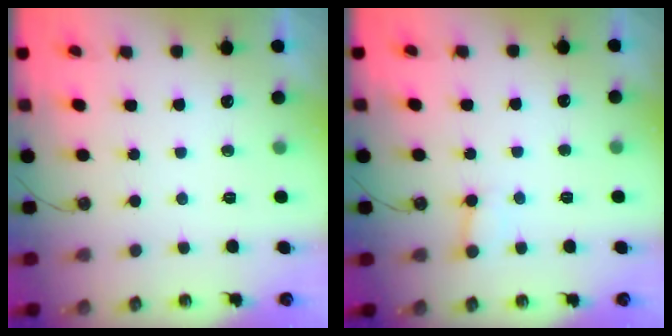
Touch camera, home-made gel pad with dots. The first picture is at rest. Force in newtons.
{"total": 5.3, "press": 5.3, "slide": 0.3}